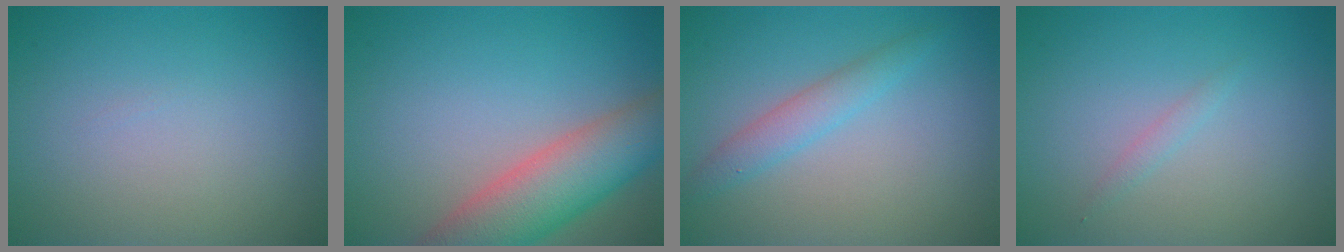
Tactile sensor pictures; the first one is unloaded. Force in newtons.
{"total": 7.6, "press": 7.6, "slide": 0.5}
{"total": 2.3, "press": 2.3, "slide": 0.1}
{"total": 0.7, "press": 0.7, "slide": 0.0}